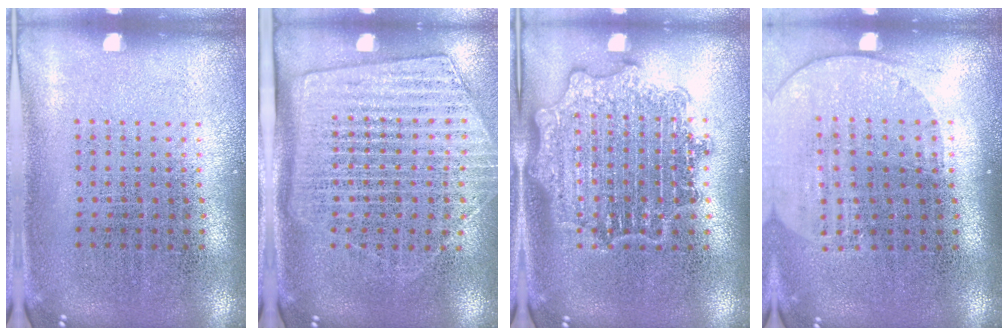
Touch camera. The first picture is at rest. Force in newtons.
{"total": 1.7, "press": 1.5, "slide": 0.8}
{"total": 2.0, "press": 2.0, "slide": 0.3}
{"total": 1.7, "press": 1.5, "slide": 0.7}